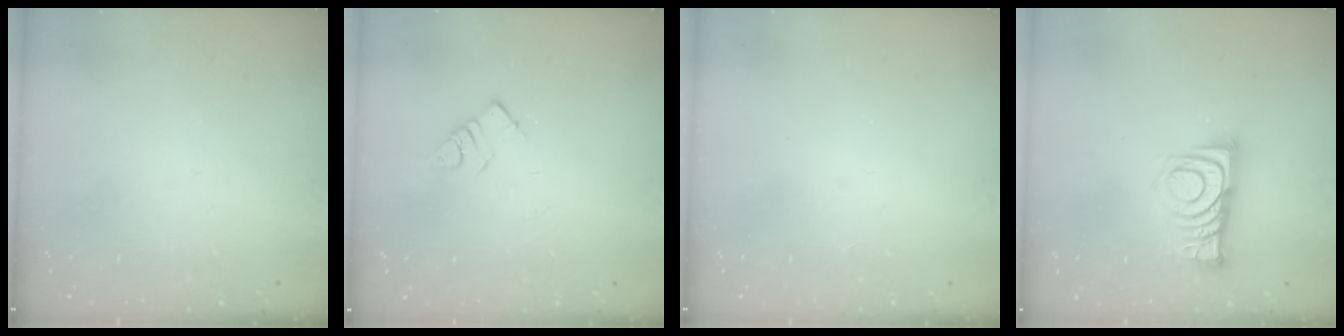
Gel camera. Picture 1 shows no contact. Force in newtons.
{"total": 4.6, "press": 4.6, "slide": 0.2}
{"total": 2.8, "press": 2.8, "slide": 0.4}
{"total": 9.7, "press": 9.7, "slide": 0.4}